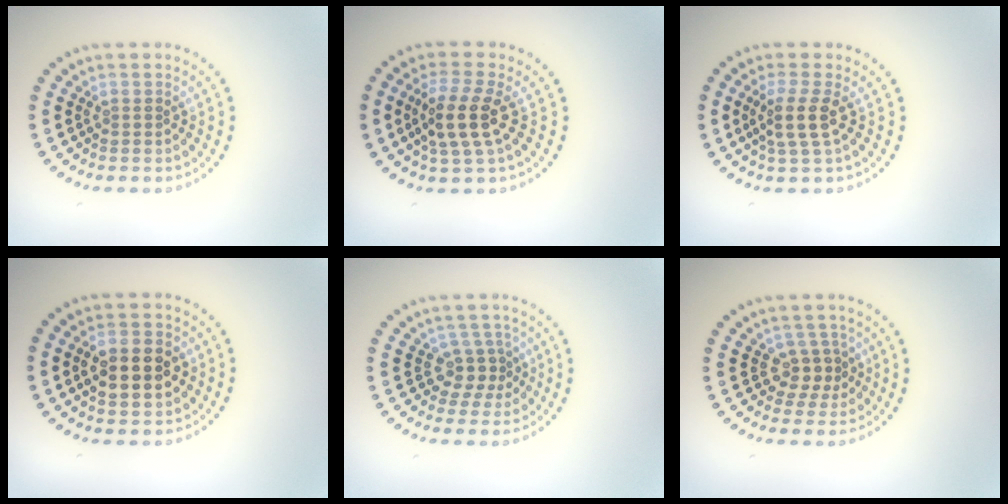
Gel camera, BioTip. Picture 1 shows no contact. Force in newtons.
{"total": 3.8, "press": 3.4, "slide": 1.7}
{"total": 2.7, "press": 2.3, "slide": 1.6}
{"total": 5.0, "press": 5.0, "slide": 0.3}
{"total": 2.5, "press": 1.8, "slide": 1.7}
{"total": 2.1, "press": 1.6, "slide": 1.4}